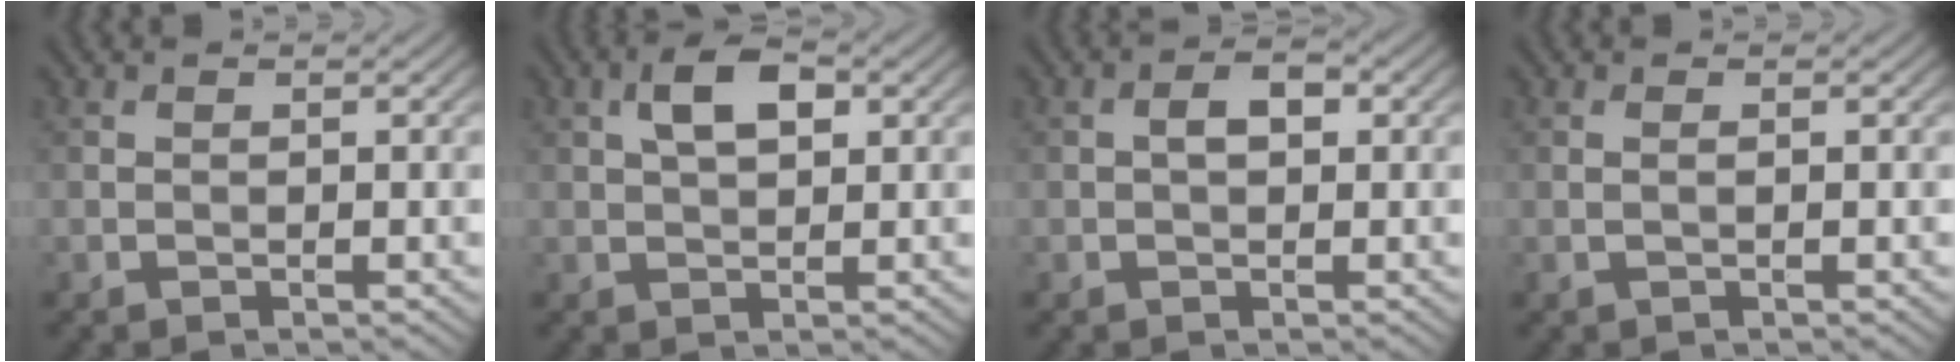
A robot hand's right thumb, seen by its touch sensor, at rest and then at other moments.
{"total": 4.5, "force": [1.5, 2.2, 3.6], "torque": [-0.073, 0.010, 0.024]}
{"total": 2.3, "force": [0.3, 1.3, 1.9], "torque": [-0.032, 0.006, 0.001]}
{"total": 0.5, "force": [0.0, -0.1, 0.5], "torque": [-0.012, 0.002, -0.001]}